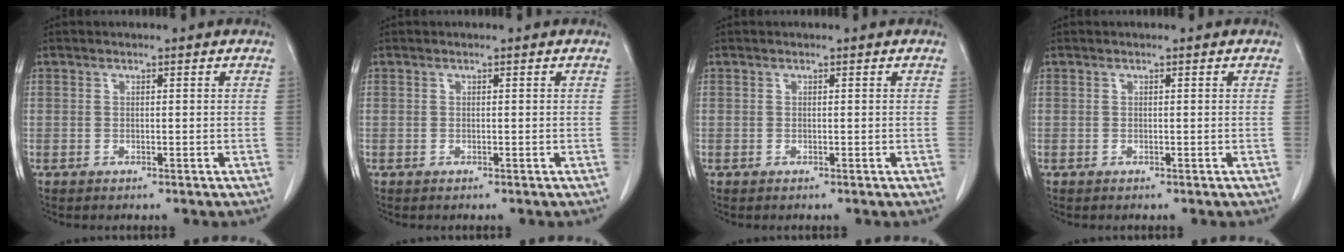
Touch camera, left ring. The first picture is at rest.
{"total": 0.0}
{"total": 0.0}
{"total": 0.0}